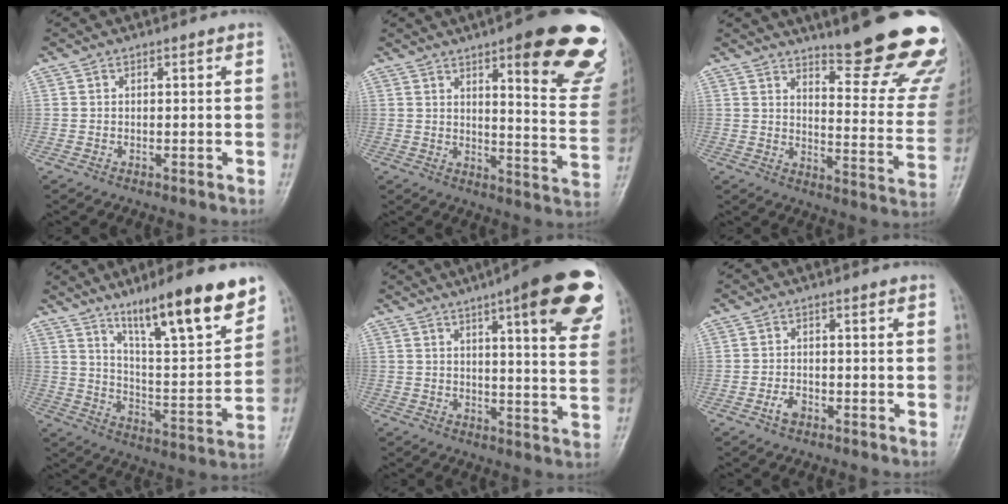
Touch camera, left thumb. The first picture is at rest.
{"total": 22.2, "force": [12.6, 5.3, 17.5], "torque": [-0.186, -0.062, 0.159]}
{"total": 23.4, "force": [17.2, 4.9, 15.1], "torque": [-0.165, -0.124, 0.219]}
{"total": 18.5, "force": [12.4, 3.3, 13.3], "torque": [-0.179, -0.067, 0.205]}
{"total": 20.6, "force": [10.8, 4.7, 16.9], "torque": [-0.196, -0.032, 0.129]}
{"total": 2.3, "force": [-1.3, 1.3, 1.3], "torque": [-0.026, 0.008, -0.024]}